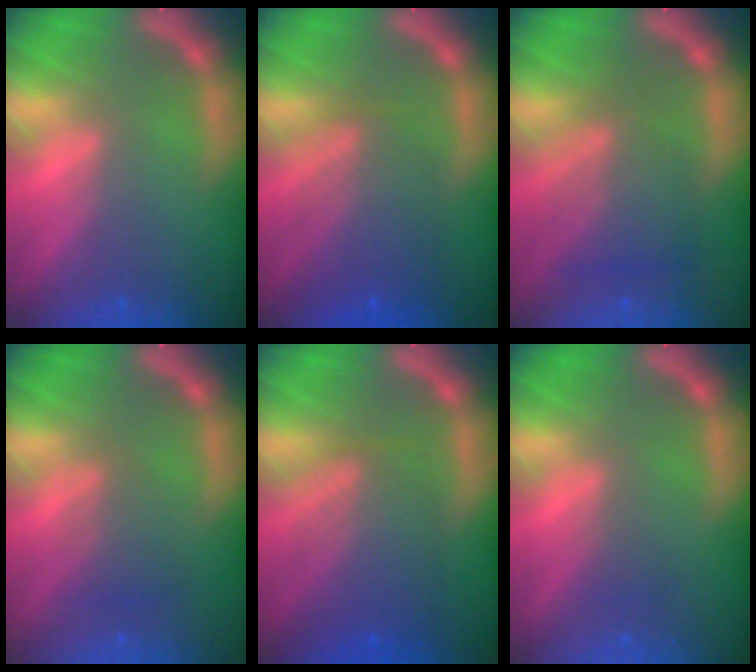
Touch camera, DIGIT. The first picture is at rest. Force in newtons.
{"total": 6.1}
{"total": 5.5}
{"total": 2.5}
{"total": 6.6}
{"total": 1.0}